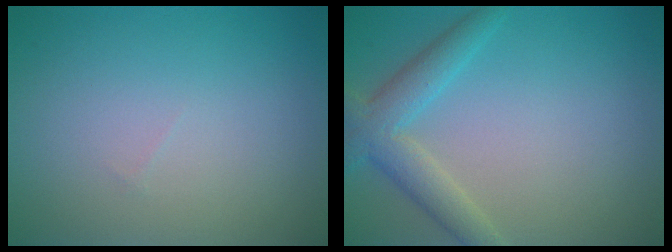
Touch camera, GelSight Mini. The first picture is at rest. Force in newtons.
{"total": 3.8, "press": 3.8, "slide": 0.2}